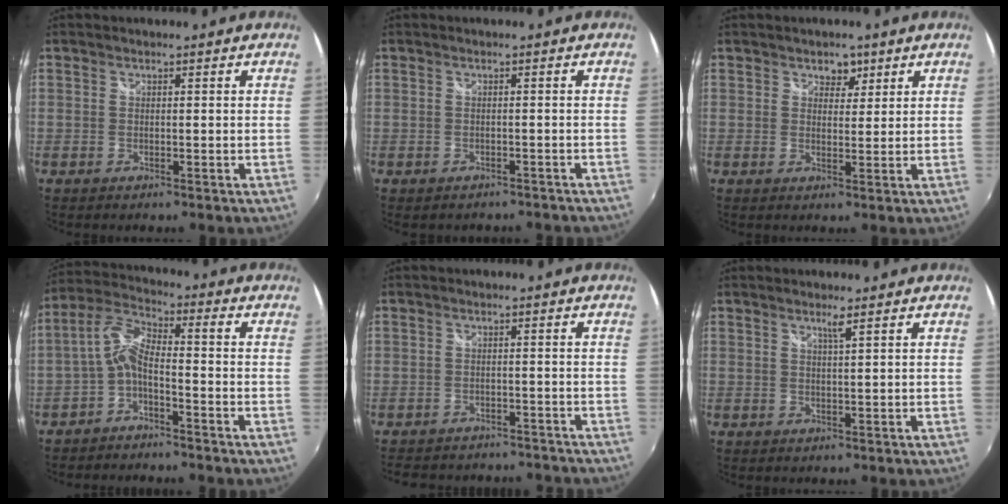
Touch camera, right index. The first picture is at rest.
{"total": 4.2, "force": [-3.6, 1.8, 1.3], "torque": [-0.024, -0.013, -0.040]}
{"total": 2.8, "force": [1.7, 2.1, 0.8], "torque": [-0.004, 0.004, 0.026]}
{"total": 6.2, "force": [-2.8, 1.7, 5.3], "torque": [-0.131, 0.017, -0.056]}
{"total": 14.6, "force": [-12.8, 5.1, 4.9], "torque": [-0.111, 0.006, -0.162]}
{"total": 1.5, "force": [0.9, -0.4, 1.1], "torque": [-0.019, -0.002, 0.016]}